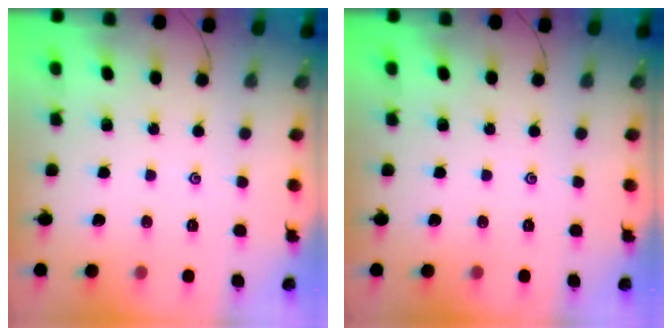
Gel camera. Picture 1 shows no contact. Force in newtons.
{"total": 0.0}